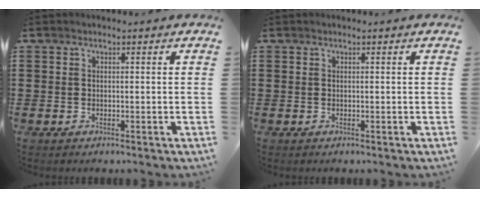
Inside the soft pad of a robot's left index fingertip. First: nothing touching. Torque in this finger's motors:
{"motor_torque": [0.10, 0.10, -0.05, 0.01]}